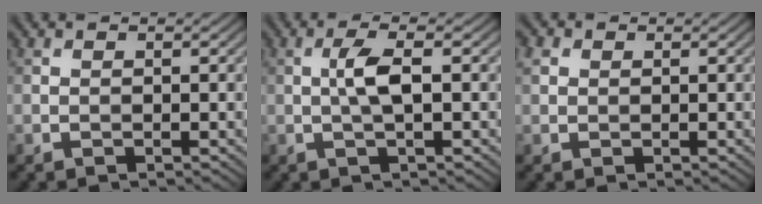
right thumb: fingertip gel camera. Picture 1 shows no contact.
{"total": 3.5, "force": [0.1, 0.6, 3.5], "torque": [-0.071, 0.010, -0.001]}
{"total": 1.5, "force": [0.6, 1.3, 0.6], "torque": [-0.018, 0.004, 0.009]}